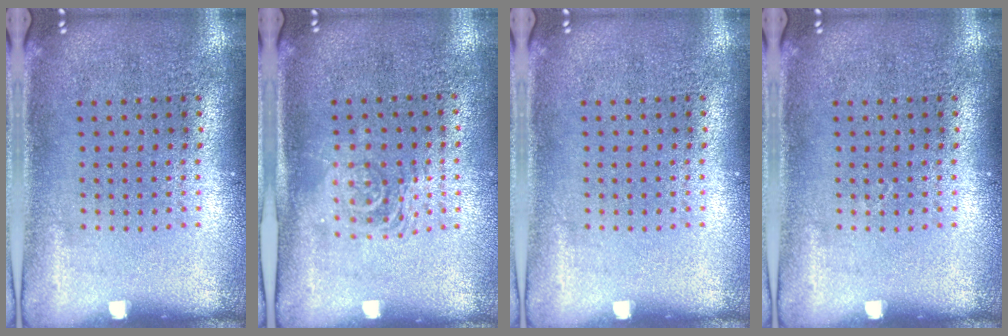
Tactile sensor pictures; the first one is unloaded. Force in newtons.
{"total": 1.6, "press": 1.4, "slide": 0.7}
{"total": 0.0}
{"total": 0.0}